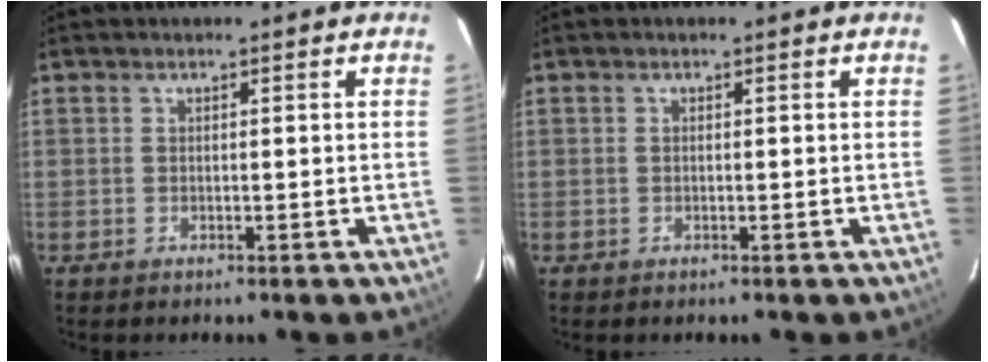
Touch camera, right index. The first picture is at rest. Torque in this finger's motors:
{"motor_torque": [0.26, 0.17, 0.00, 0.00]}